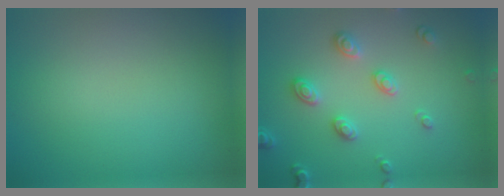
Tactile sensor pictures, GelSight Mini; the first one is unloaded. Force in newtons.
{"total": 2.9, "press": 2.7, "slide": 1.1}